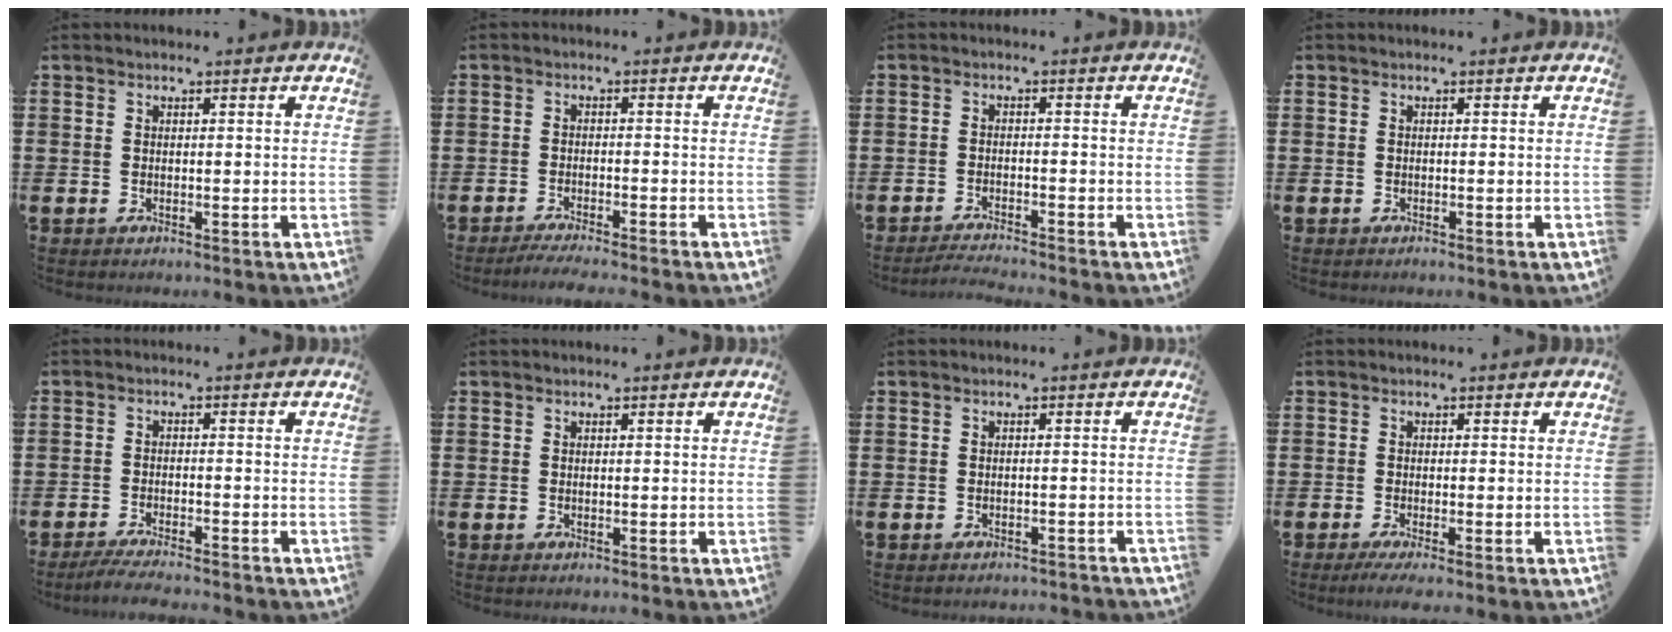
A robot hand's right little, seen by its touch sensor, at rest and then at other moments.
{"total": 1.9, "force": [-1.7, -0.1, 0.9], "torque": [-0.013, 0.003, -0.033]}
{"total": 1.7, "force": [-1.6, -0.2, 0.4], "torque": [-0.007, 0.003, -0.032]}
{"total": 0.0}
{"total": 2.6, "force": [-2.4, -0.1, 0.9], "torque": [-0.014, 0.003, -0.046]}
{"total": 0.0}
{"total": 0.8, "force": [-0.8, -0.1, 0.0], "torque": [-0.001, 0.001, -0.018]}
{"total": 1.3, "force": [-0.6, 0.0, 1.2], "torque": [-0.021, -0.003, -0.011]}